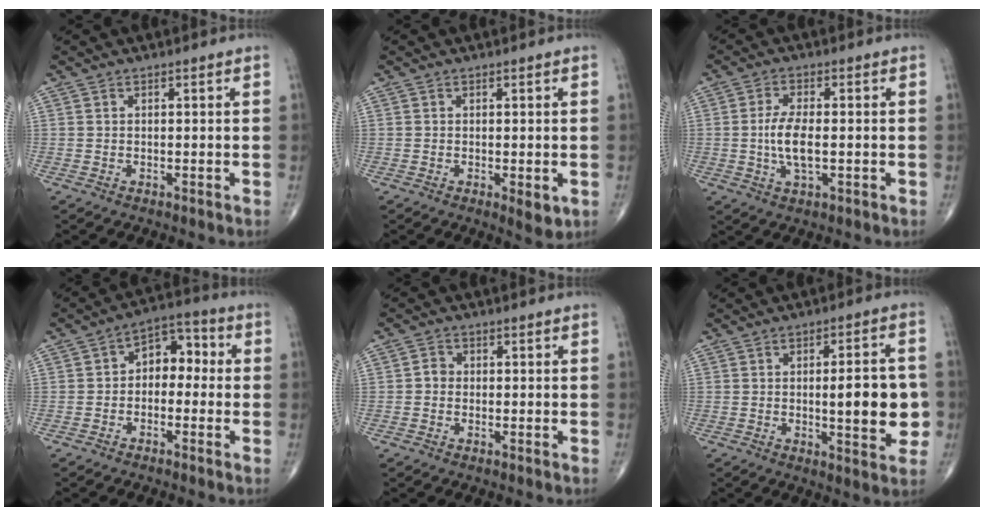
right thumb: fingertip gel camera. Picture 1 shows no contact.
{"total": 3.0, "force": [-0.7, 1.1, 2.7], "torque": [-0.033, -0.008, -0.008]}
{"total": 6.3, "force": [-0.5, 2.6, 5.7], "torque": [-0.121, -0.002, -0.012]}
{"total": 7.5, "force": [-0.4, 5.2, 5.4], "torque": [-0.047, 0.039, -0.024]}
{"total": 1.9, "force": [-0.2, 1.7, 0.8], "torque": [-0.002, 0.006, -0.009]}
{"total": 12.0, "force": [-0.9, 3.6, 11.4], "torque": [-0.137, 0.002, -0.010]}